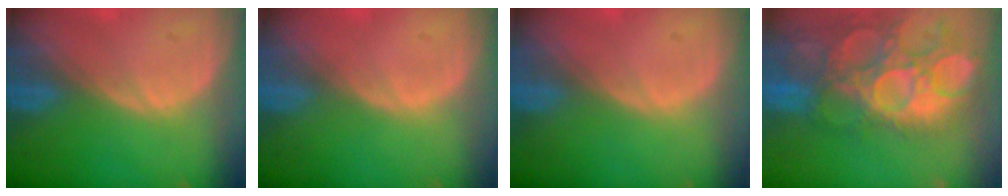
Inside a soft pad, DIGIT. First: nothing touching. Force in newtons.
{"total": 0.0}
{"total": 0.0}
{"total": 15.1, "press": 12.7, "slide": 8.3}